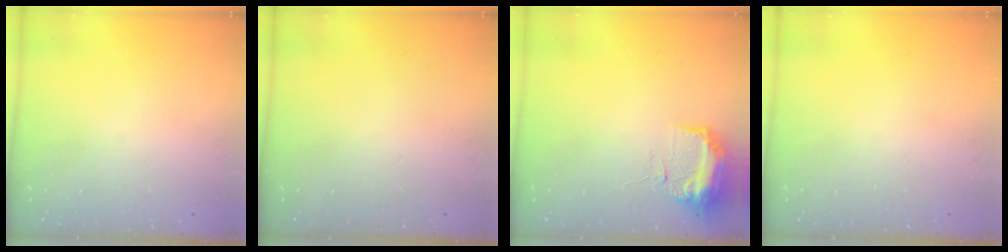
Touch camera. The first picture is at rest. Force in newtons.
{"total": 0.0}
{"total": 9.4, "press": 9.4, "slide": 0.9}
{"total": 0.0}